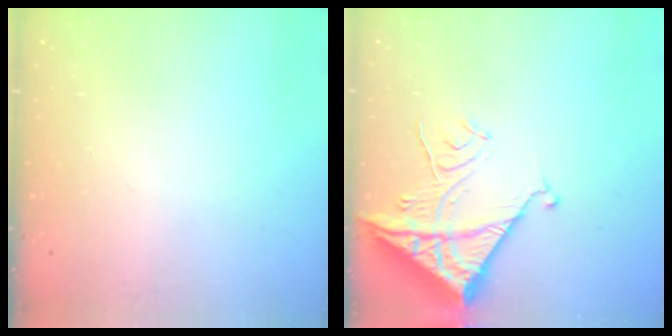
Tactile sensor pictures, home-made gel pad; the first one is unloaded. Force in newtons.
{"total": 13.7, "press": 13.6, "slide": 1.1}